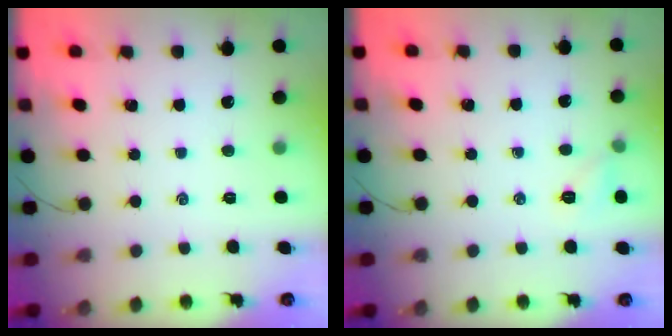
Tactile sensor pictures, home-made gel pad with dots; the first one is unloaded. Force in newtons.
{"total": 5.7, "press": 5.5, "slide": 1.6}